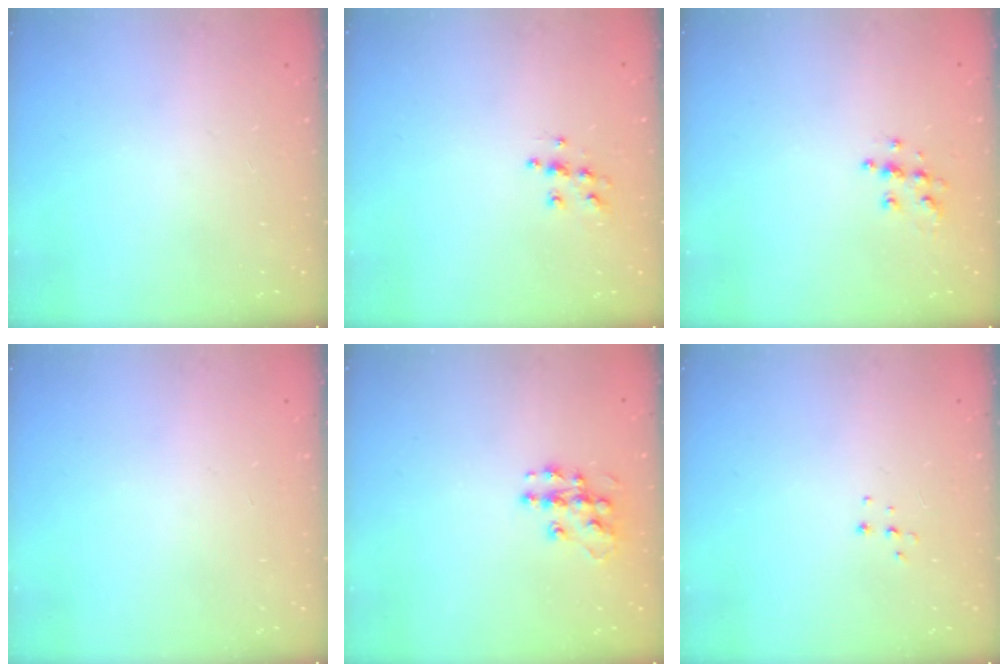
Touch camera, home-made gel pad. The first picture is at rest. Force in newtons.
{"total": 6.2, "press": 6.2, "slide": 0.2}
{"total": 6.3, "press": 6.3, "slide": 0.3}
{"total": 0.0}
{"total": 10.6, "press": 10.6, "slide": 0.6}
{"total": 3.8, "press": 3.8, "slide": 0.3}